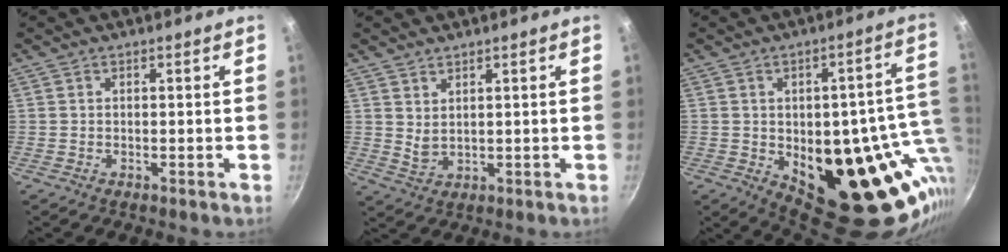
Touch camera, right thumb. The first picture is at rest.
{"total": 3.1, "force": [2.0, 1.5, 1.7], "torque": [-0.028, -0.020, 0.043]}
{"total": 24.9, "force": [-2.0, 13.4, 20.9], "torque": [-0.213, -0.016, -0.003]}